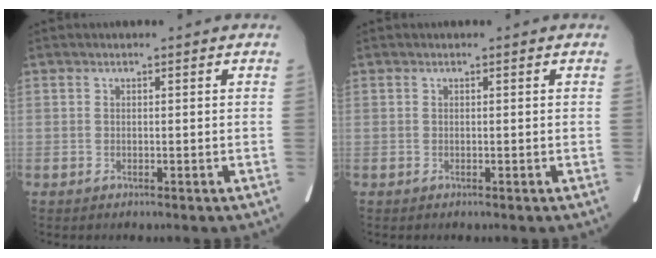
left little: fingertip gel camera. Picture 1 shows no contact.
{"total": 0.0}